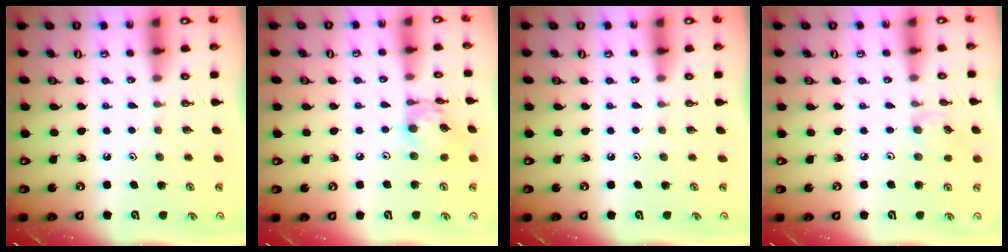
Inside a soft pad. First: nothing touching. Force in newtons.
{"total": 12.2, "press": 12.1, "slide": 1.0}
{"total": 0.0}
{"total": 2.7, "press": 2.6, "slide": 0.5}